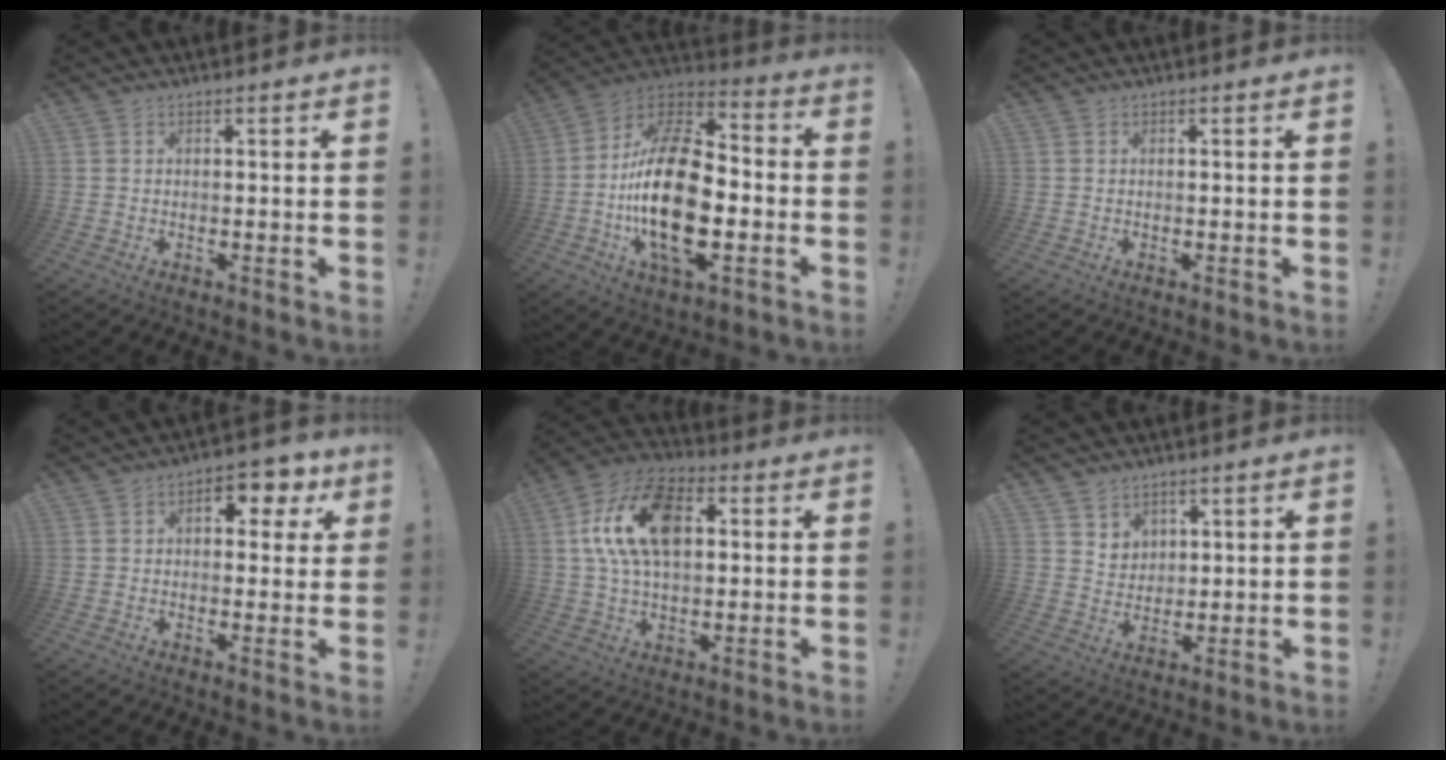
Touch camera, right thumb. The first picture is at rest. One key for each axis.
{"total": 24.9, "fx": -3.5, "fy": 13.3, "fz": 20.8, "tx": -0.391, "ty": 0.018, "tz": -0.055}
{"total": 0.0}
{"total": 7.3, "fx": 2.7, "fy": 4.8, "fz": 4.9, "tx": -0.044, "ty": -0.014, "tz": 0.042}
{"total": 18.1, "fx": 4.1, "fy": 10.9, "fz": 13.8, "tx": -0.241, "ty": 0.009, "tz": 0.074}
{"total": 5.2, "fx": 3.8, "fy": 3.5, "fz": 0.6, "tx": -0.004, "ty": -0.034, "tz": 0.071}